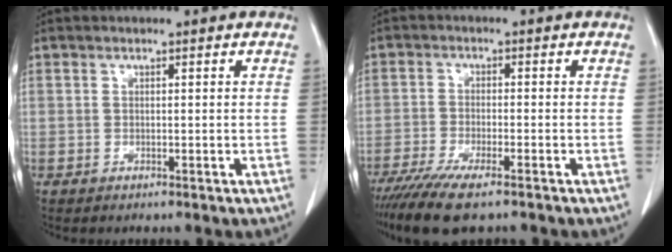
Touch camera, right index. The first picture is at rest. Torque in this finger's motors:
{"motor_torque": [1.09, -1.06, 0.44, 0.16]}